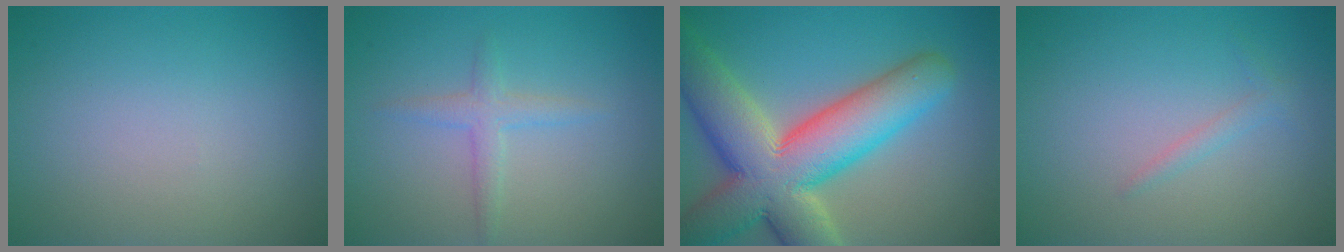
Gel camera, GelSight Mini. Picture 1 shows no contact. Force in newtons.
{"total": 1.9, "press": 1.9, "slide": 0.1}
{"total": 12.8, "press": 12.8, "slide": 1.0}
{"total": 1.0, "press": 1.0, "slide": 0.1}